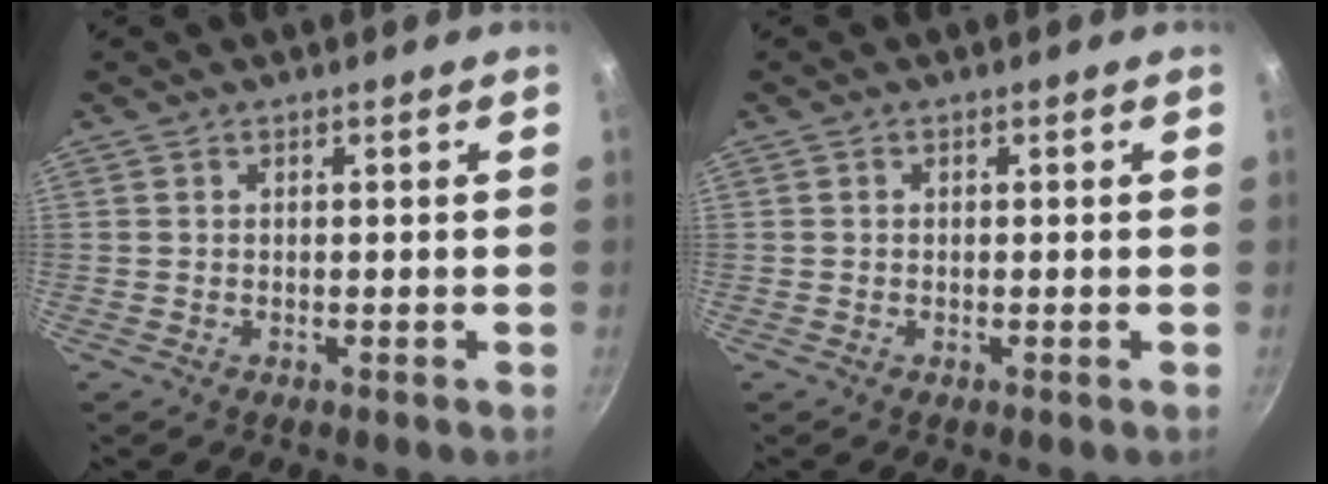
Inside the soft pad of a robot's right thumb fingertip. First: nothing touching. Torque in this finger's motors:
{"motor_torque": [0.01, -0.77, -0.21, 0.22, 0.01]}